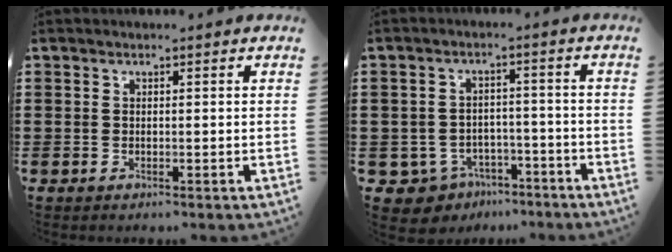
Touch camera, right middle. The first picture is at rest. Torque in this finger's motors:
{"motor_torque": [-0.08, 0.19, -0.02, -0.01]}